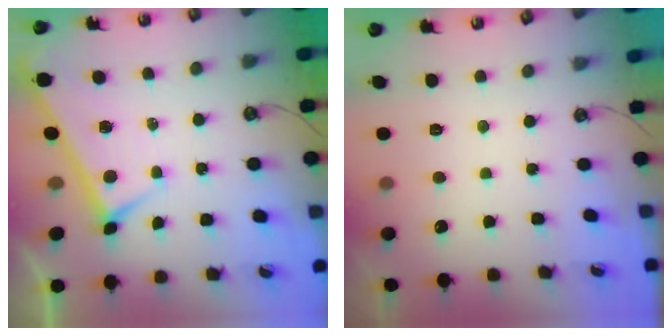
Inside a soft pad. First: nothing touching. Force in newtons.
{"total": 0.0}